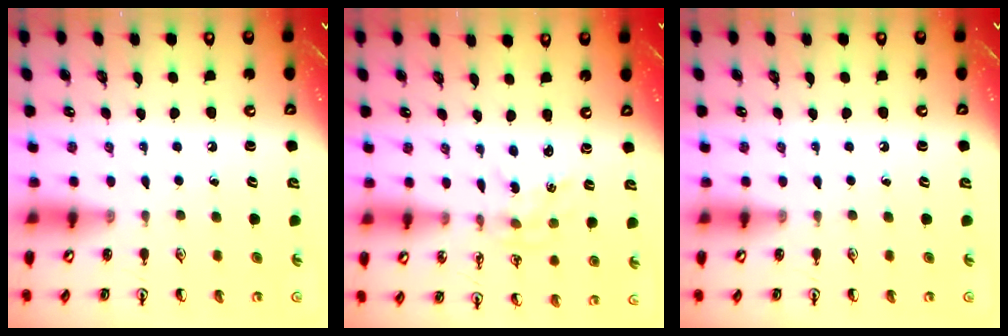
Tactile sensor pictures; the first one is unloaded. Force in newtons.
{"total": 0.8, "press": 0.8, "slide": 0.2}
{"total": 0.0}